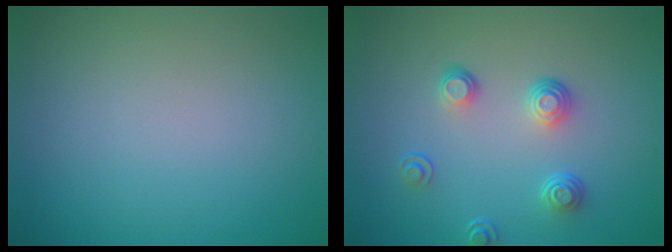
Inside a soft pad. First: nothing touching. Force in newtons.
{"total": 2.6, "press": 1.7, "slide": 2.0}